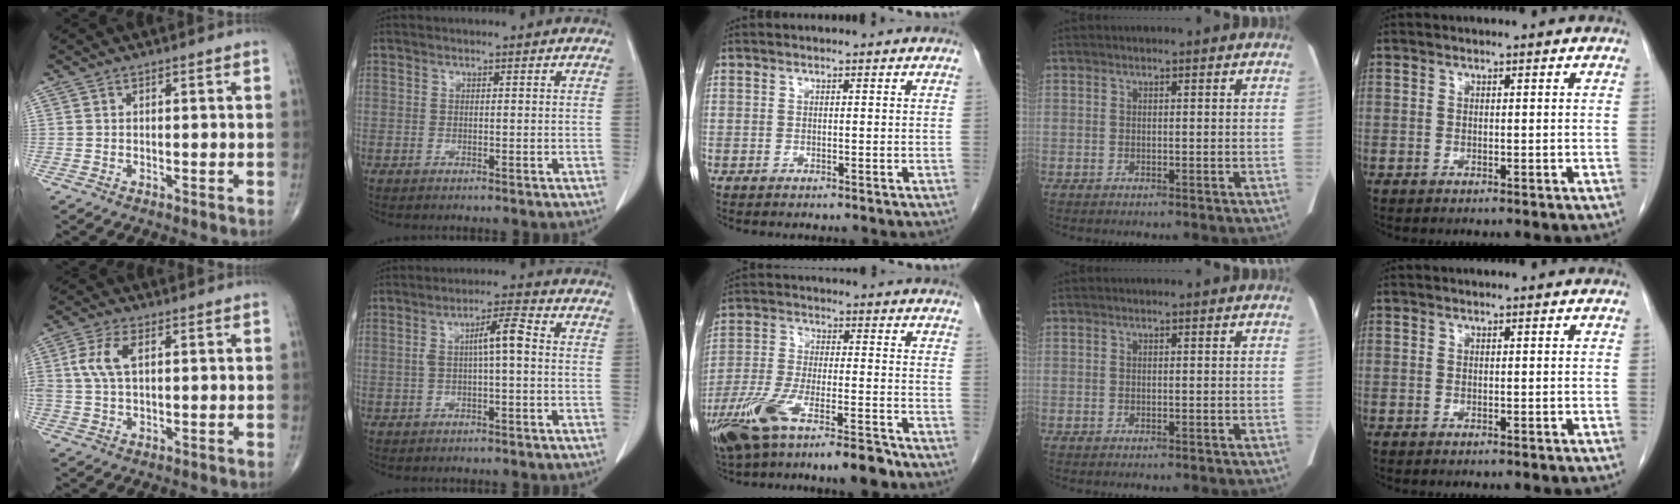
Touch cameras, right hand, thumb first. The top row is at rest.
{"thumb": {"total": 6.5, "force": [1.5, 3.3, 5.4], "torque": [-0.130, 0.010, 0.030]}, "index": {"total": 5.1, "force": [0.2, 0.6, 5.1], "torque": [-0.088, 0.015, 0.003]}, "middle": {"total": 12.8, "force": [-8.8, 2.3, 9.0], "torque": [-0.174, -0.014, -0.154]}}